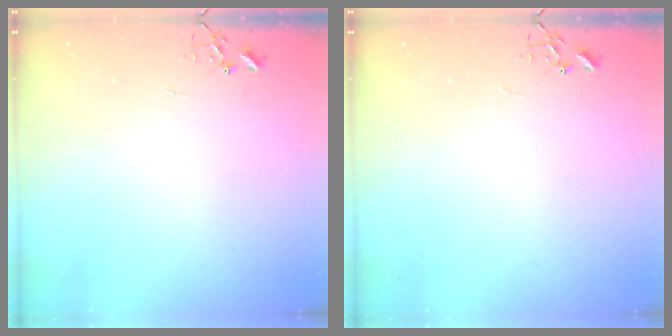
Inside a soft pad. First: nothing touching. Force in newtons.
{"total": 0.0}